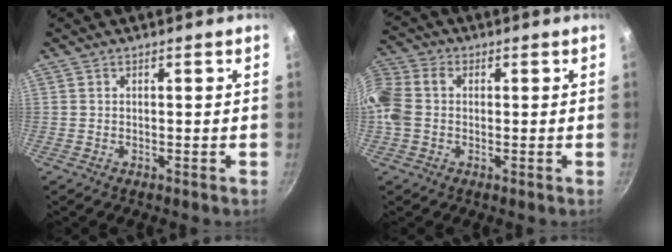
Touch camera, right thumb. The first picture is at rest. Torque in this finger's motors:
{"motor_torque": [0.28, 0.52, 1.48, 0.41, 0.25]}